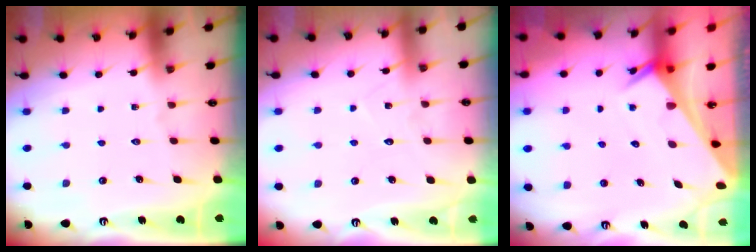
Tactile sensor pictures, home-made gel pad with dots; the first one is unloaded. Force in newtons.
{"total": 6.5, "press": 6.4, "slide": 0.6}
{"total": 2.6, "press": 2.6, "slide": 0.1}